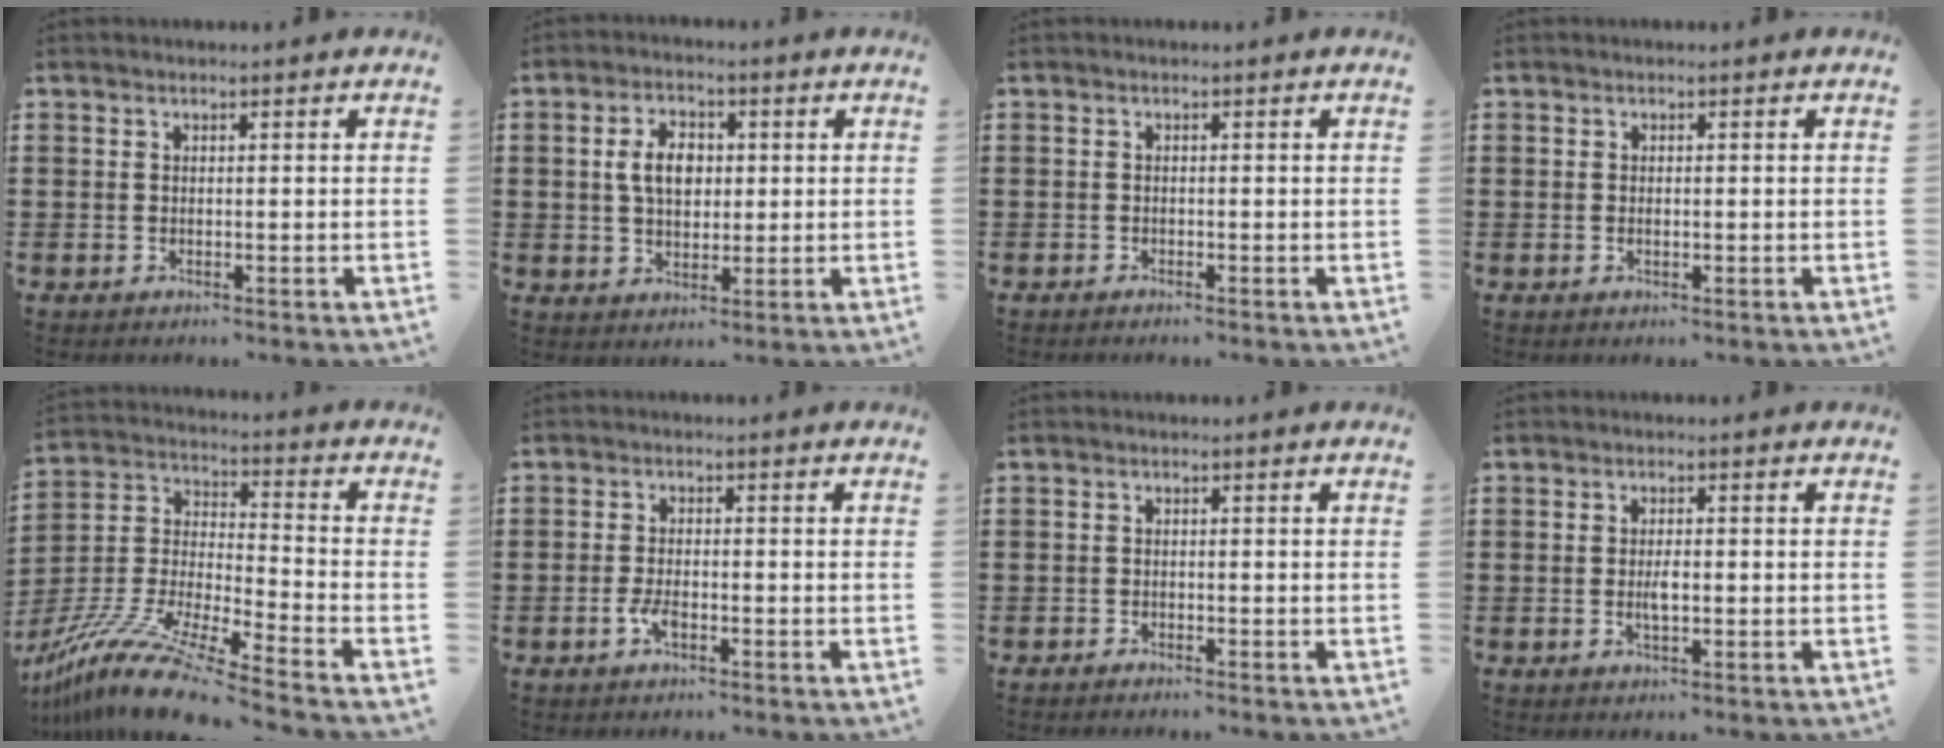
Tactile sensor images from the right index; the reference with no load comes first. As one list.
[{"total": 5.9, "force": [0.8, 3.8, 4.4], "torque": [-0.096, 0.010, 0.007]}, {"total": 0.6, "force": [-0.6, 0.0, 0.0], "torque": [-0.002, -0.001, -0.012]}, {"total": 0.7, "force": [0.0, 0.3, 0.6], "torque": [-0.013, -0.002, 0.000]}, {"total": 11.9, "force": [-10.6, -0.2, 5.4], "torque": [-0.126, 0.001, -0.217]}, {"total": 2.8, "force": [-1.3, 0.9, 2.3], "torque": [-0.057, -0.006, -0.027]}, {"total": 0.8, "force": [-0.8, 0.1, 0.0], "torque": [-0.003, 0.001, -0.017]}, {"total": 2.5, "force": [-0.2, 0.8, 2.4], "torque": [-0.051, -0.003, -0.007]}]